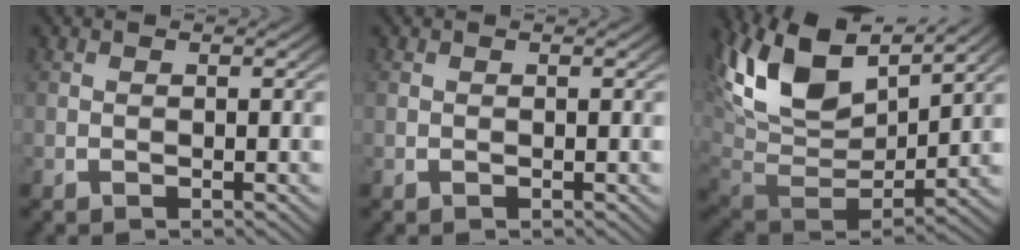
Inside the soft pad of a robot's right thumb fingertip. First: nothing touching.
{"total": 0.0}
{"total": 12.2, "force": [3.3, 7.5, 9.0], "torque": [-0.212, -0.030, 0.073]}